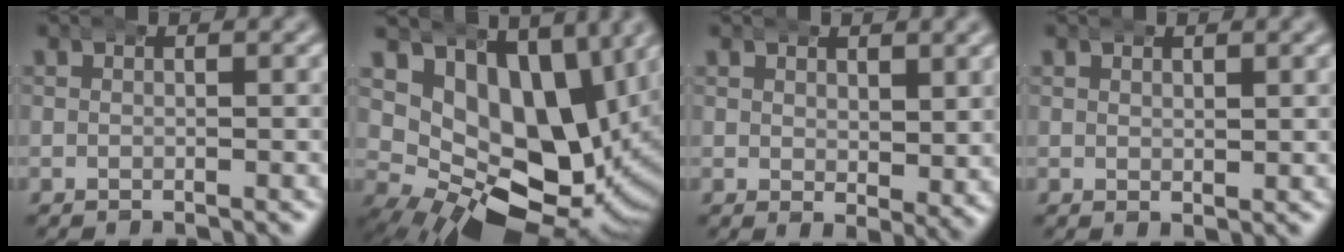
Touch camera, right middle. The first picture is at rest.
{"total": 17.6, "force": [2.8, 12.4, 12.2], "torque": [-0.210, -0.039, 0.052]}
{"total": 2.3, "force": [2.0, 0.4, 1.0], "torque": [-0.002, -0.006, 0.037]}
{"total": 1.4, "force": [1.4, 0.0, -0.1], "torque": [0.004, 0.000, 0.025]}